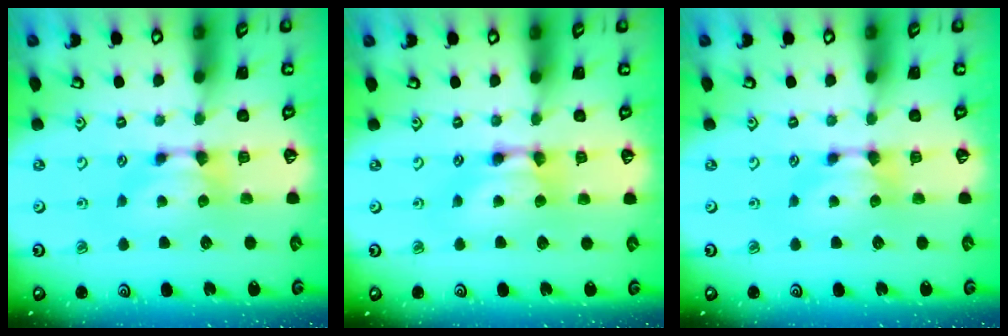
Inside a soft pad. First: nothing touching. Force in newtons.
{"total": 2.1, "press": 2.1, "slide": 0.1}
{"total": 0.0}